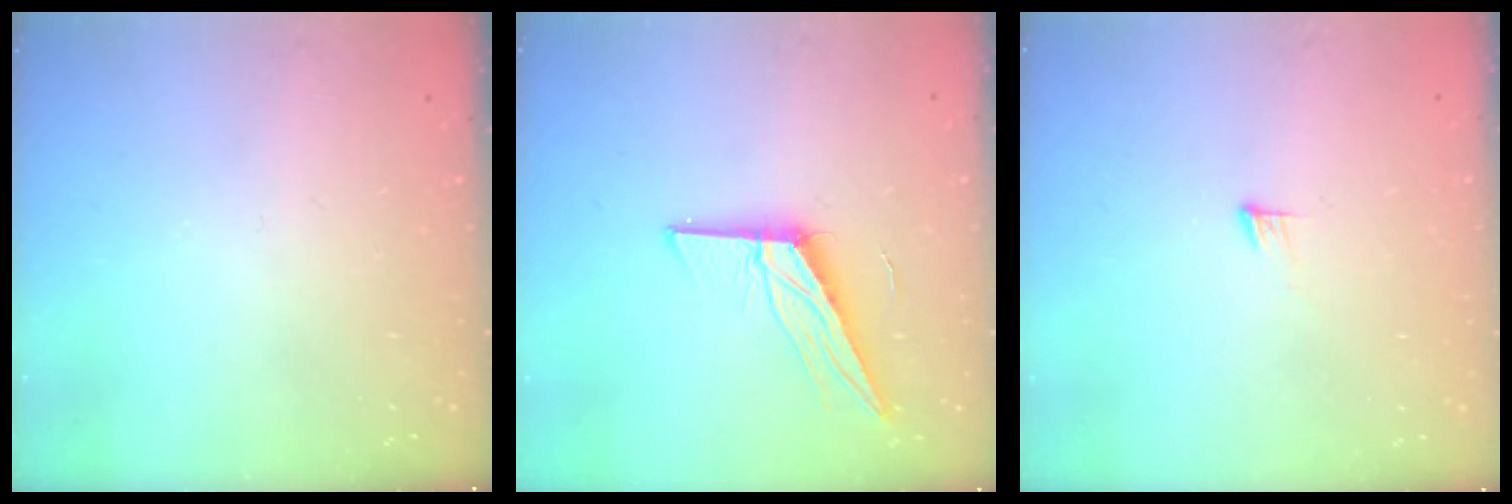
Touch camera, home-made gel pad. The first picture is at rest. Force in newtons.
{"total": 12.7, "press": 12.6, "slide": 1.2}
{"total": 3.3, "press": 3.3, "slide": 0.2}